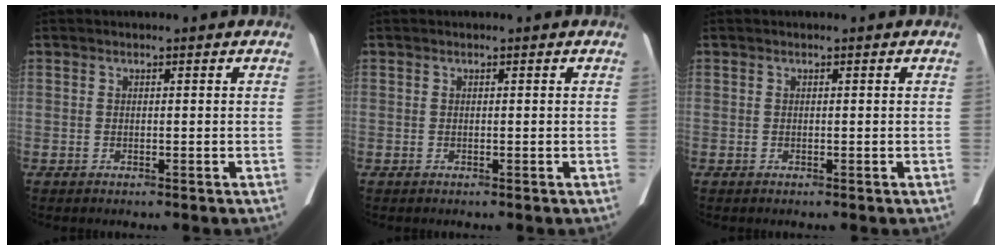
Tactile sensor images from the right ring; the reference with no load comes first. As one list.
[{"total": 0.0}, {"total": 0.0}]